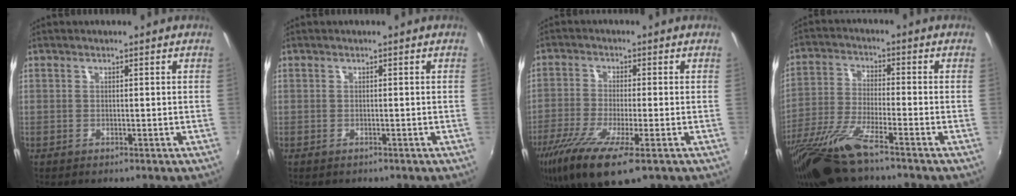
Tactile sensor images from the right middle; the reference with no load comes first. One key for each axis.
{"total": 0.0}
{"total": 12.6, "fx": -7.3, "fy": 2.5, "fz": 10.0, "tx": -0.214, "ty": -0.047, "tz": -0.134}
{"total": 14.3, "fx": -10.7, "fy": 1.7, "fz": 9.3, "tx": -0.198, "ty": -0.043, "tz": -0.206}